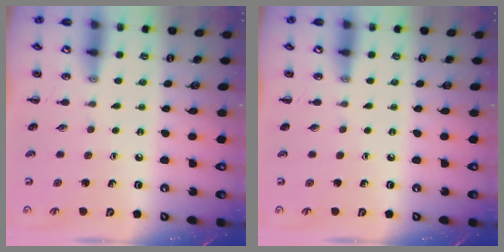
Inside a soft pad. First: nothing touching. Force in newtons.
{"total": 0.0}